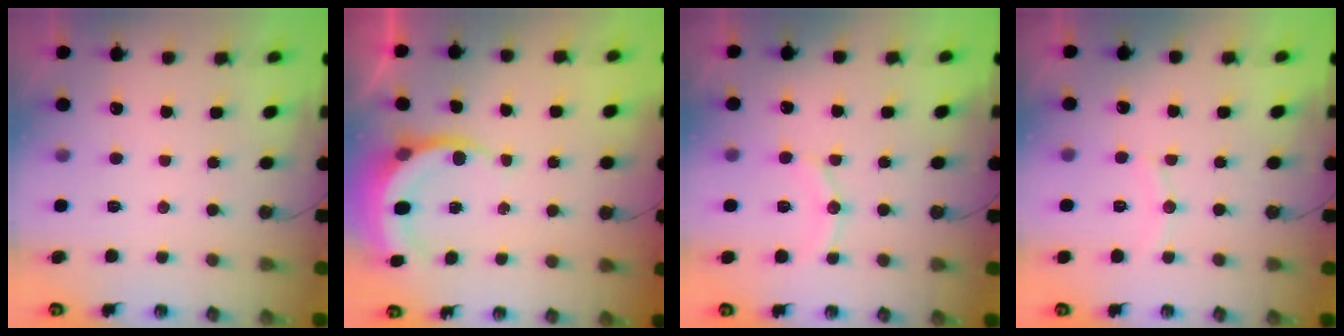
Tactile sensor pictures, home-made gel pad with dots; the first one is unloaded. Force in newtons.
{"total": 4.5, "press": 4.5, "slide": 0.1}
{"total": 9.6, "press": 9.2, "slide": 2.8}
{"total": 6.4, "press": 6.4, "slide": 0.4}